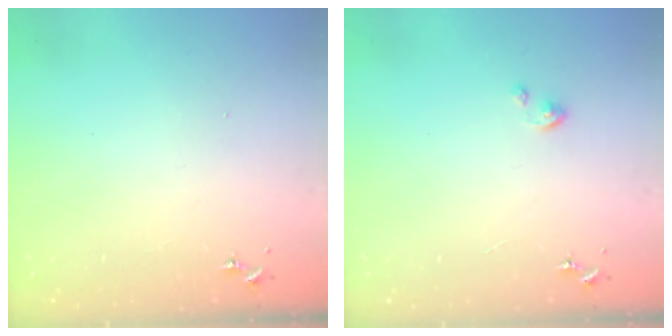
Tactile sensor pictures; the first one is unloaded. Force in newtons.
{"total": 2.8, "press": 2.8, "slide": 0.2}